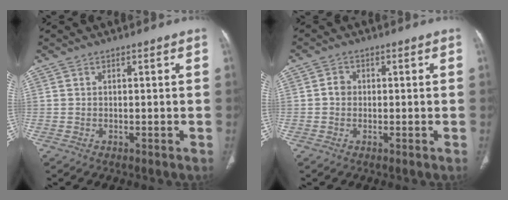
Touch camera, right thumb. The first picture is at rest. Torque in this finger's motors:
{"motor_torque": [0.46, 0.75, 0.58, -0.47, -0.01]}